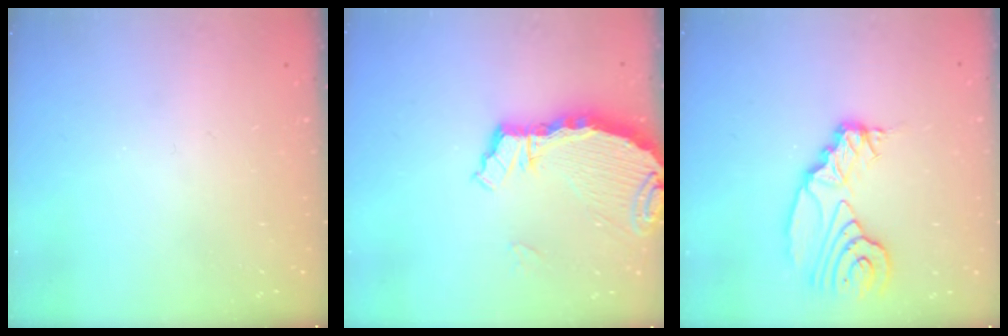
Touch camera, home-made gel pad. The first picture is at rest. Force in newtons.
{"total": 7.2, "press": 7.2, "slide": 0.8}
{"total": 11.7, "press": 11.6, "slide": 1.6}